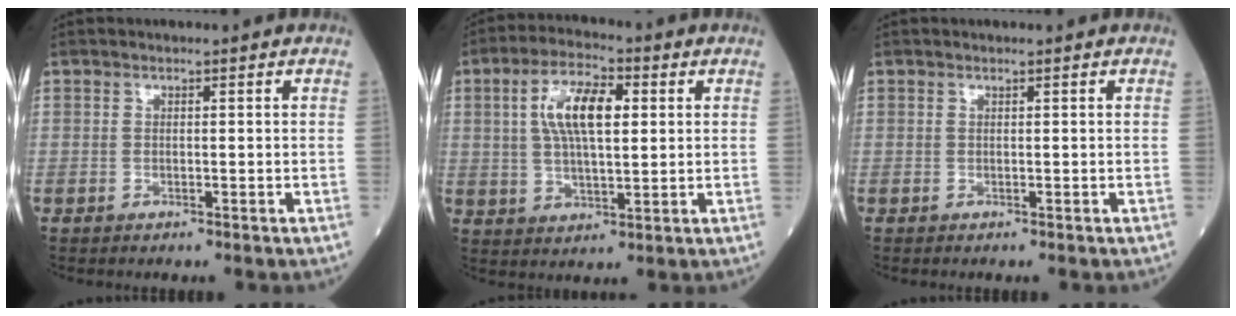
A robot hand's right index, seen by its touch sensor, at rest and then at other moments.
{"total": 9.7, "force": [2.4, 3.3, 8.8], "torque": [-0.172, 0.016, 0.046]}
{"total": 0.0}